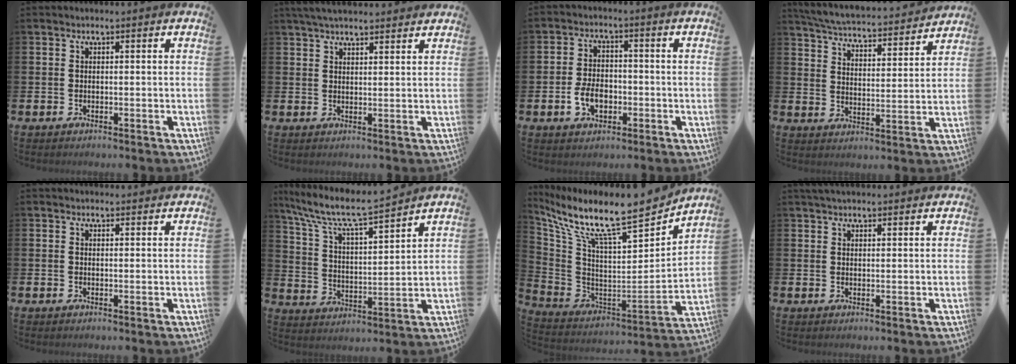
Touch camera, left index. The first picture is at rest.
{"total": 3.7, "force": [3.5, 0.7, 1.1], "torque": [-0.025, -0.008, 0.065]}
{"total": 4.6, "force": [-1.5, 3.1, 3.1], "torque": [-0.046, 0.004, -0.030]}
{"total": 5.5, "force": [5.4, 0.5, 1.1], "torque": [-0.046, -0.044, 0.090]}
{"total": 1.0, "force": [1.0, 0.3, 0.0], "torque": [0.011, -0.003, 0.015]}
{"total": 8.9, "force": [8.0, 1.2, 3.8], "torque": [-0.109, -0.050, 0.133]}
{"total": 11.9, "force": [9.8, 1.8, 6.4], "torque": [-0.145, -0.080, 0.159]}
{"total": 2.4, "force": [2.3, 0.5, 0.5], "torque": [-0.009, -0.004, 0.041]}